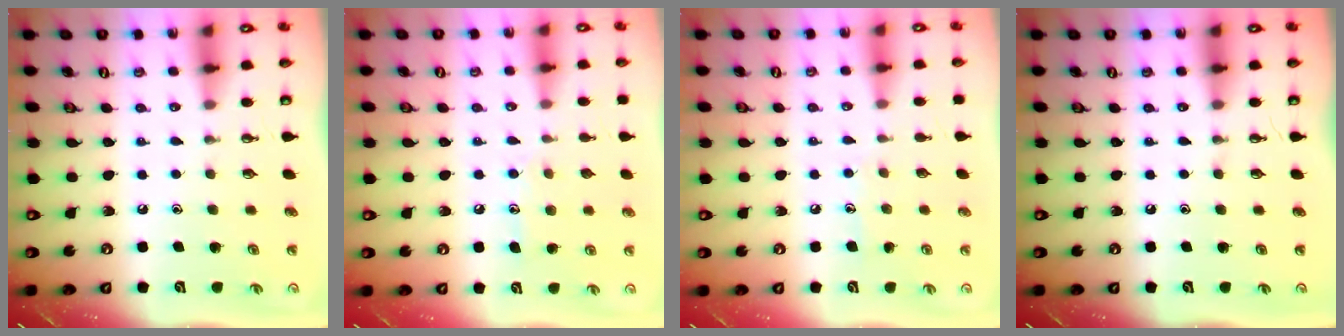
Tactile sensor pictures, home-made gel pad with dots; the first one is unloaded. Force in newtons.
{"total": 7.8, "press": 7.8, "slide": 0.5}
{"total": 4.9, "press": 4.8, "slide": 0.6}
{"total": 0.0}